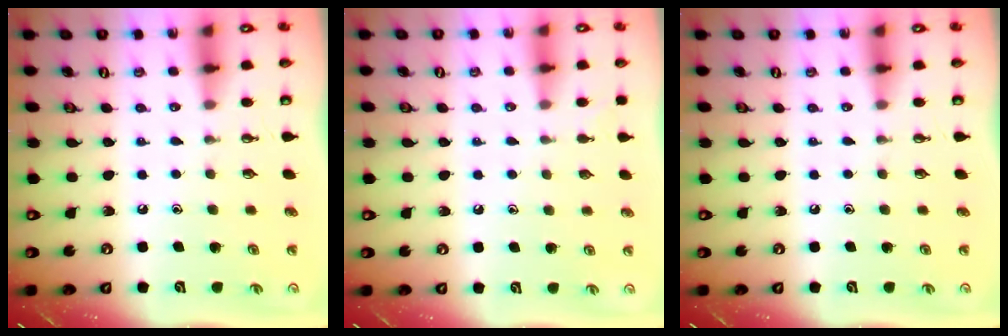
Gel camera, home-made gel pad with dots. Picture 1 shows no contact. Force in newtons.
{"total": 2.6, "press": 2.6, "slide": 0.3}
{"total": 0.0}